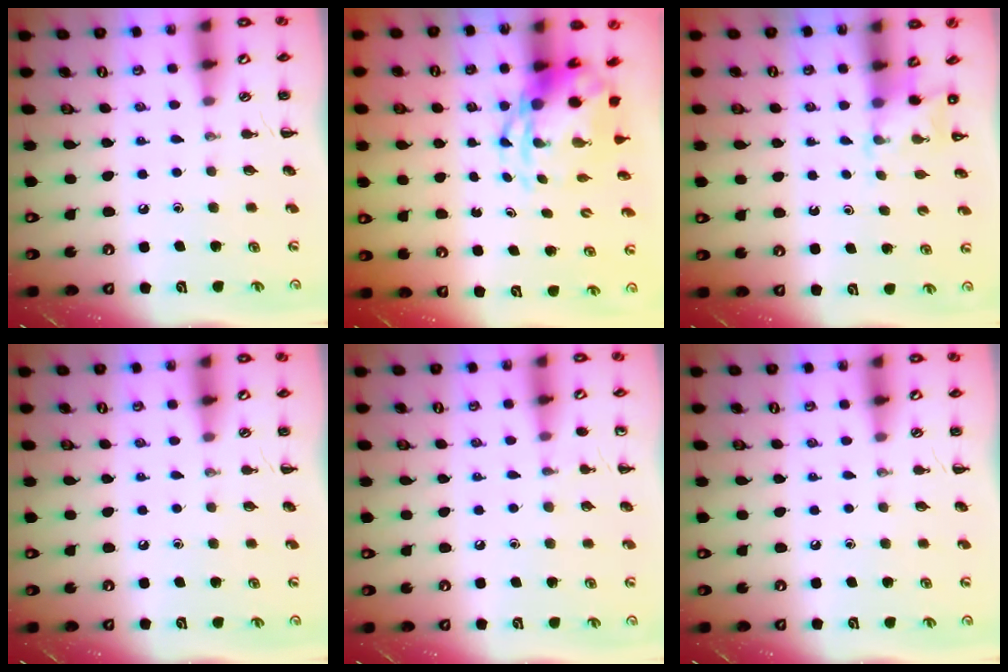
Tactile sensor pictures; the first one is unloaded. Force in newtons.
{"total": 5.9, "press": 5.6, "slide": 2.0}
{"total": 3.0, "press": 2.8, "slide": 1.0}
{"total": 0.0}
{"total": 4.3, "press": 4.1, "slide": 1.3}
{"total": 0.0}